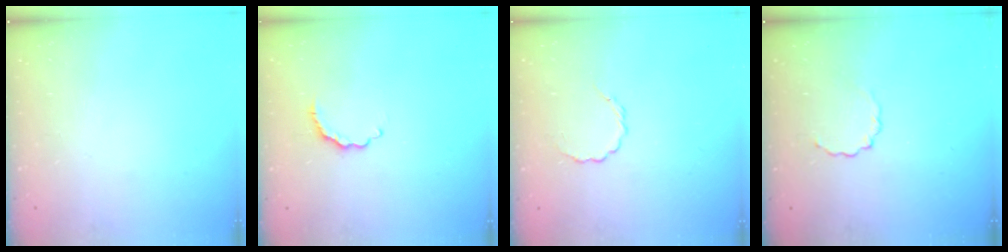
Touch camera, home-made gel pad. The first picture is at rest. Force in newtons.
{"total": 3.7, "press": 3.6, "slide": 0.9}
{"total": 3.0, "press": 2.8, "slide": 1.0}
{"total": 3.6, "press": 3.4, "slide": 1.2}